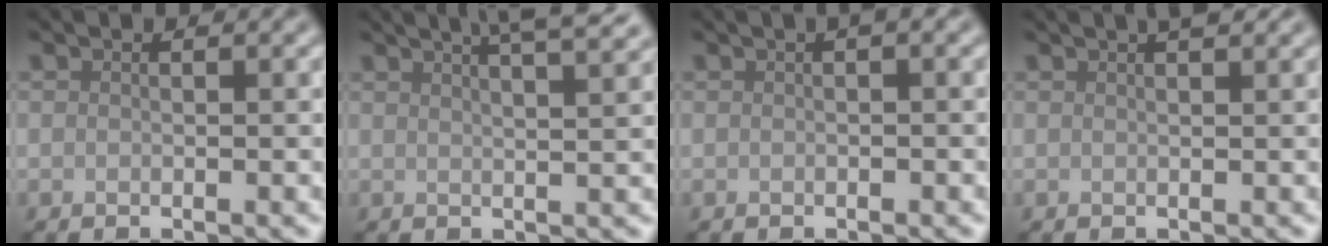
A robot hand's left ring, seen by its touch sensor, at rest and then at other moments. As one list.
[{"total": 7.9, "force": [5.4, 2.8, 5.1], "torque": [-0.031, 0.047, 0.041]}, {"total": 1.2, "force": [0.4, 0.1, 1.1], "torque": [-0.016, 0.011, 0.008]}, {"total": 2.2, "force": [1.6, 0.5, 1.5], "torque": [-0.012, 0.006, 0.013]}]